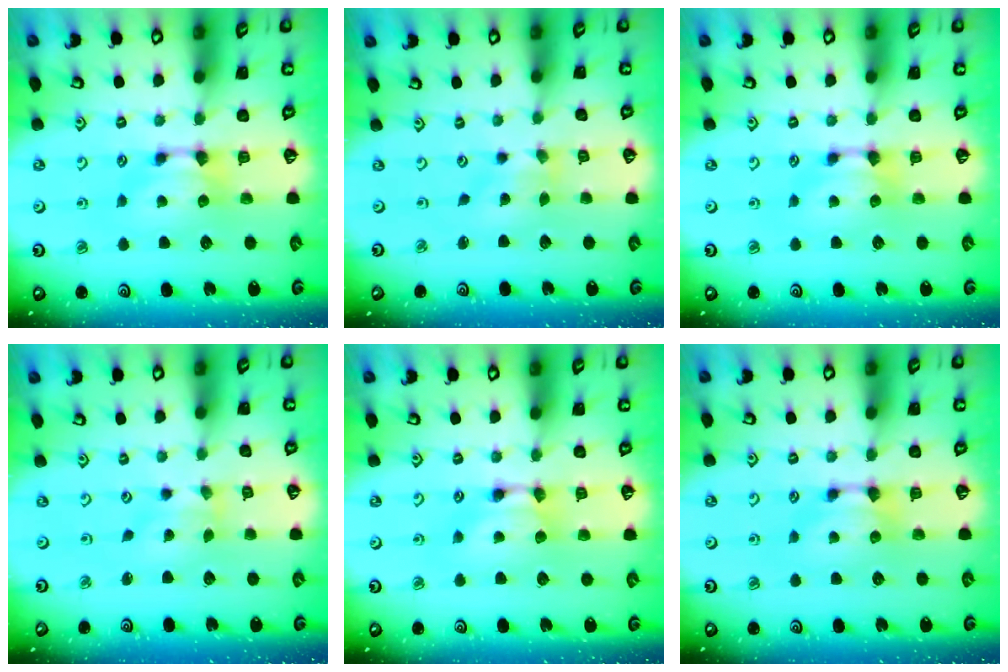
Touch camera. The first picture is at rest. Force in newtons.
{"total": 1.6, "press": 1.0, "slide": 1.3}
{"total": 0.0}
{"total": 1.3, "press": 0.7, "slide": 1.1}
{"total": 1.8, "press": 1.8, "slide": 0.1}
{"total": 0.0}